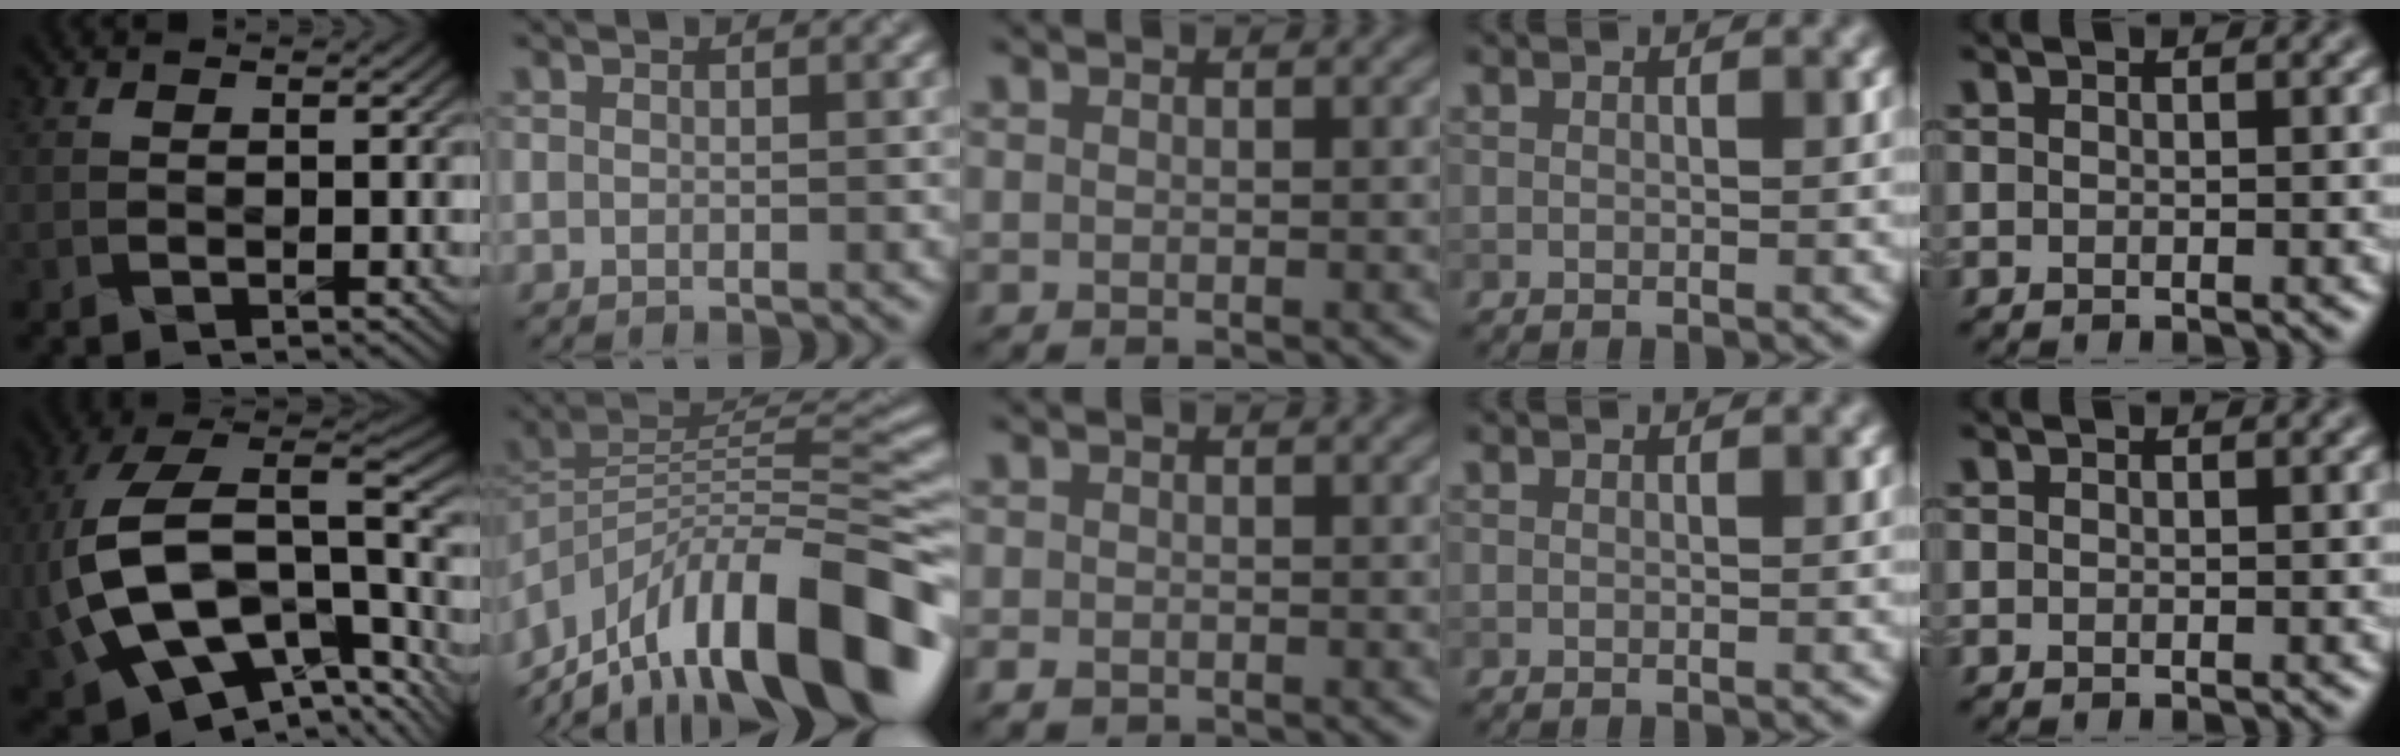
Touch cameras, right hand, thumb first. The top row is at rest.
{"thumb": {"total": 20.3, "force": [-2.5, 13.0, 15.3], "torque": [-0.342, -0.046, -0.002]}, "index": {"total": 15.3, "force": [-9.2, 5.1, 11.1], "torque": [-0.197, 0.036, -0.168]}, "middle": {"total": 1.1, "force": [-0.7, 0.7, 0.5], "torque": [-0.008, -0.005, -0.013]}}